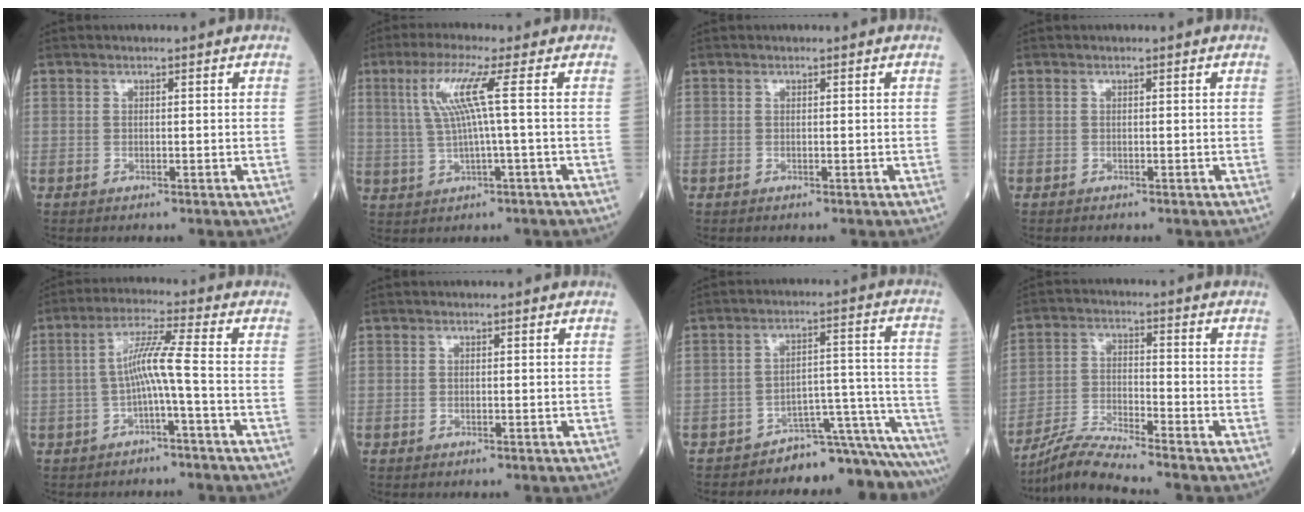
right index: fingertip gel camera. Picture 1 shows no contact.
{"total": 6.7, "force": [1.5, -1.0, 6.5], "torque": [-0.134, 0.014, 0.037]}
{"total": 0.0}
{"total": 0.0}
{"total": 5.7, "force": [-1.4, -0.9, 5.5], "torque": [-0.106, 0.020, -0.025]}
{"total": 0.0}
{"total": 10.5, "force": [-10.4, -0.6, 0.4], "torque": [0.038, 0.072, -0.141]}
{"total": 7.5, "force": [-7.0, -1.7, 2.1], "torque": [-0.051, -0.018, -0.136]}